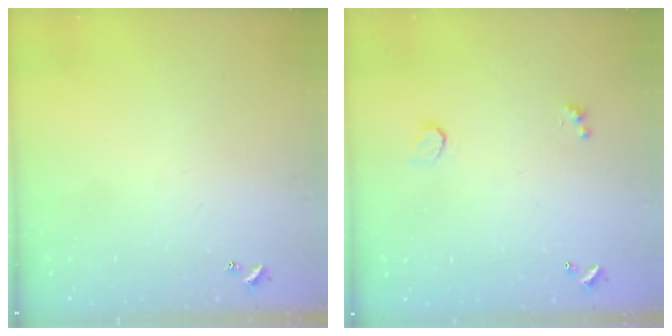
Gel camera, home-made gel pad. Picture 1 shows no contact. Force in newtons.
{"total": 1.0, "press": 0.7, "slide": 0.7}